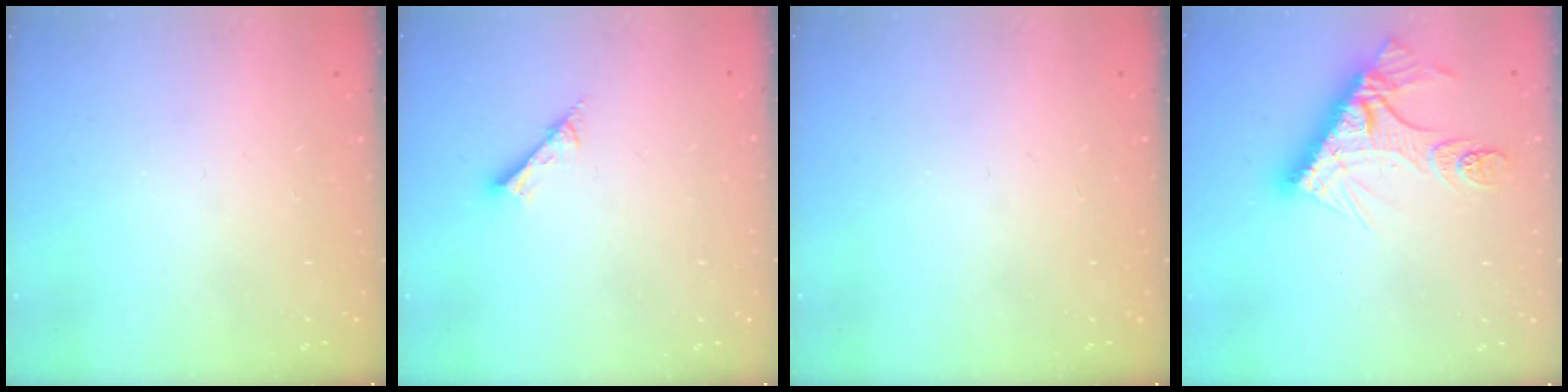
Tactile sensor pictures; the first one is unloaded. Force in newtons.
{"total": 5.0, "press": 5.0, "slide": 0.7}
{"total": 0.0}
{"total": 14.0, "press": 14.0, "slide": 1.2}